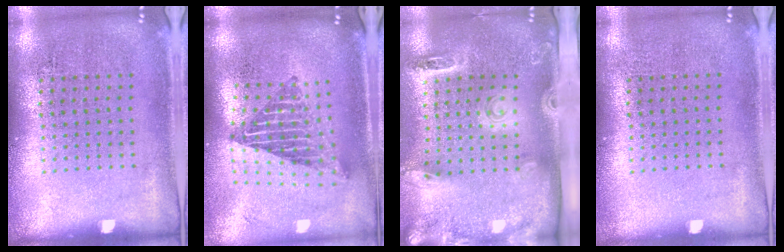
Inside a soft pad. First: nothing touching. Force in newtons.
{"total": 2.2, "press": 1.6, "slide": 1.5}
{"total": 2.6, "press": 1.9, "slide": 1.8}
{"total": 0.0}